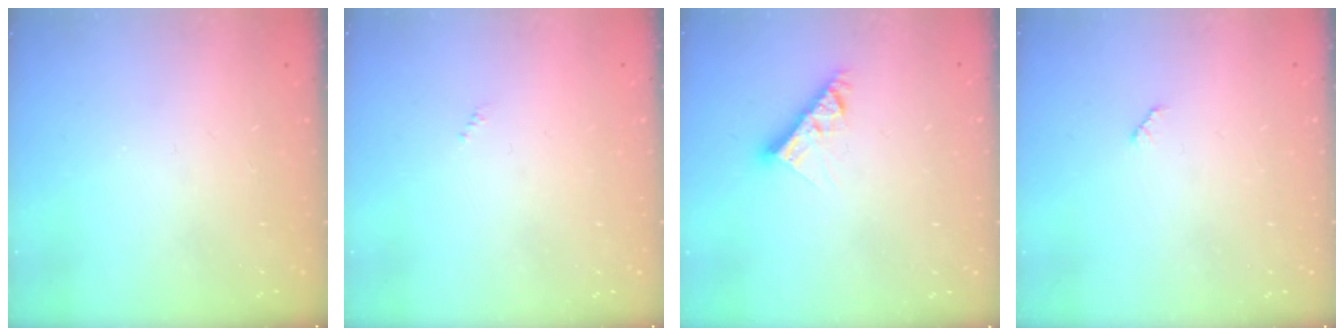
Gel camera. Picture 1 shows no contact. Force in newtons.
{"total": 0.0}
{"total": 8.5, "press": 8.5, "slide": 0.3}
{"total": 2.5, "press": 2.4, "slide": 0.4}